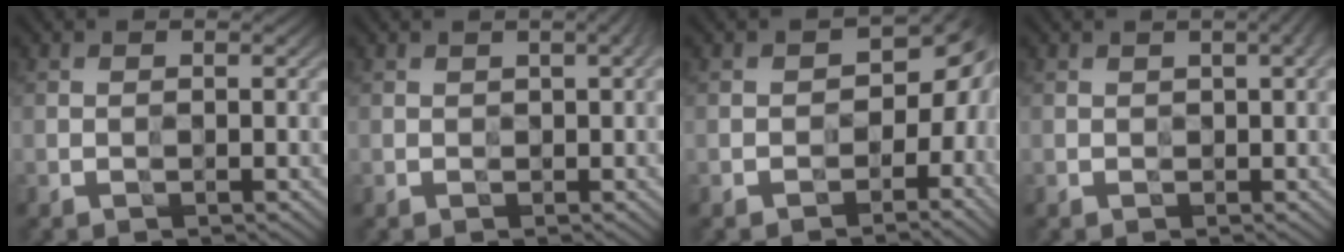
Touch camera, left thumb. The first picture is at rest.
{"total": 1.0, "force": [0.1, 0.5, 0.9], "torque": [-0.007, -0.001, 0.005]}
{"total": 7.7, "force": [-2.6, 5.4, 4.8], "torque": [-0.021, -0.023, -0.038]}
{"total": 1.3, "force": [0.3, 0.6, 1.1], "torque": [-0.007, 0.000, 0.008]}